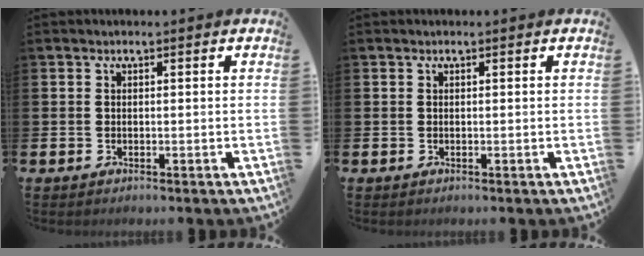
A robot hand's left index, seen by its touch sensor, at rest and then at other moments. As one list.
[{"total": 0.0}]